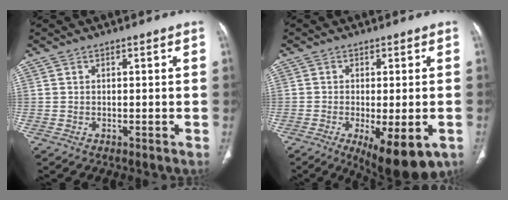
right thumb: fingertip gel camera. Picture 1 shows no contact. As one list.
[{"total": 12.2, "force": [-5.2, 4.5, 10.0], "torque": [-0.138, -0.009, -0.069]}]